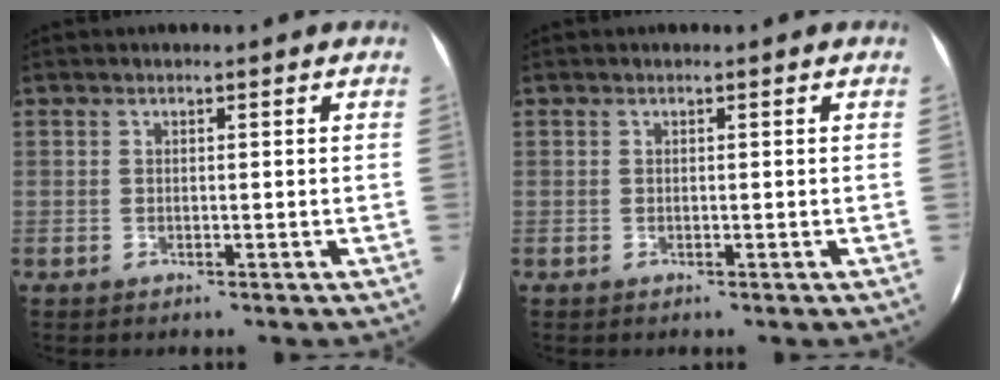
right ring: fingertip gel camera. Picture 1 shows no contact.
{"total": 0.0}